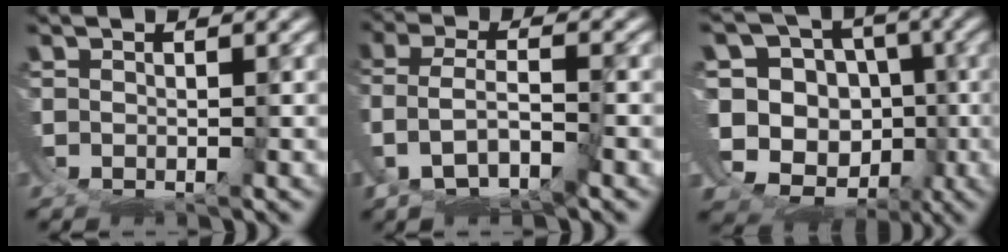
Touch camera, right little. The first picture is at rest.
{"total": 6.0, "force": [-1.5, 4.7, 3.5], "torque": [-0.100, -0.014, -0.022]}
{"total": 13.9, "force": [-1.7, 12.9, 4.9], "torque": [-0.131, -0.062, -0.021]}